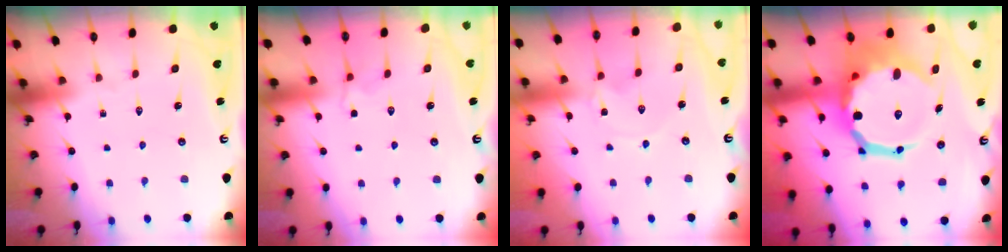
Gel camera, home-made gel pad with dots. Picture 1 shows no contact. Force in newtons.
{"total": 2.1, "press": 1.3, "slide": 1.6}
{"total": 0.8, "press": 0.8, "slide": 0.1}
{"total": 17.7, "press": 17.3, "slide": 3.8}